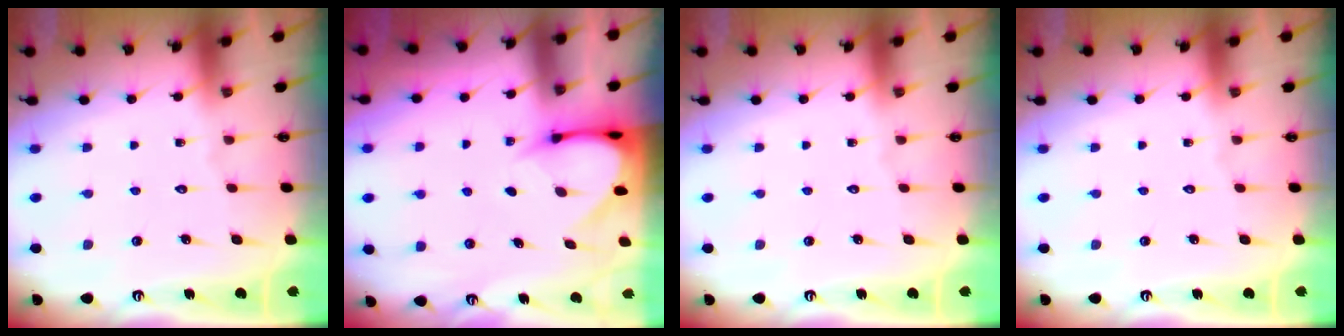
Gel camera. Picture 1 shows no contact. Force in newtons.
{"total": 4.7, "press": 4.7, "slide": 0.6}
{"total": 0.0}
{"total": 0.0}